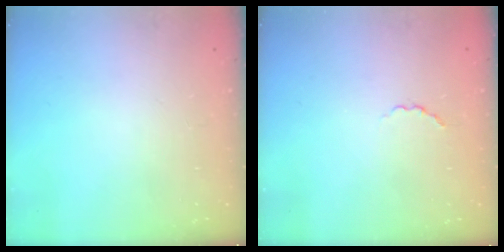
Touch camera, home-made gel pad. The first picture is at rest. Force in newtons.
{"total": 2.2, "press": 2.0, "slide": 0.8}